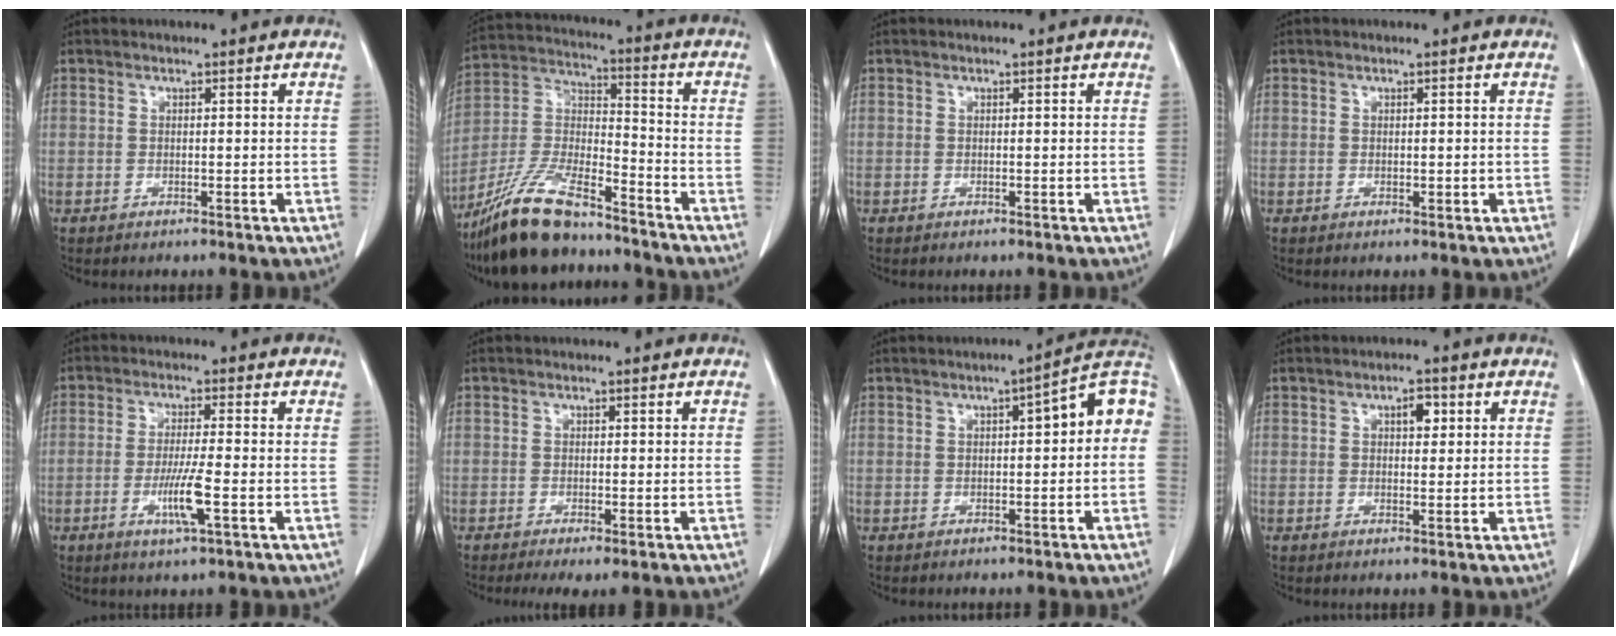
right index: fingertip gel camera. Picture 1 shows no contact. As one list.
[{"total": 15.8, "force": [-12.7, 3.9, 8.5], "torque": [-0.180, -0.005, -0.237]}, {"total": 0.0}, {"total": 0.6, "force": [0.0, 0.4, 0.5], "torque": [-0.010, -0.001, 0.004]}, {"total": 5.9, "force": [-2.0, -0.2, 5.6], "torque": [-0.106, -0.013, -0.037]}, {"total": 2.8, "force": [-1.8, 0.5, 2.1], "torque": [-0.035, -0.011, -0.027]}, {"total": 7.9, "force": [0.9, 1.7, 7.6], "torque": [-0.098, 0.034, 0.005]}, {"total": 2.7, "force": [1.0, 1.2, 2.2], "torque": [-0.033, 0.002, 0.014]}]